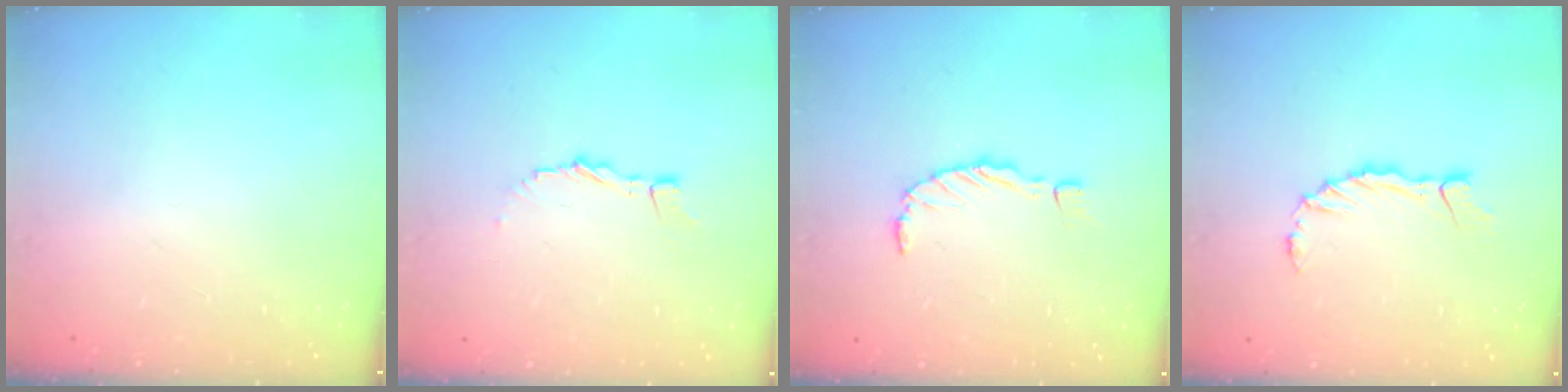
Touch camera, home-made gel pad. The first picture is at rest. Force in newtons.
{"total": 3.6, "press": 3.6, "slide": 0.3}
{"total": 0.0}
{"total": 3.8, "press": 3.8, "slide": 0.2}